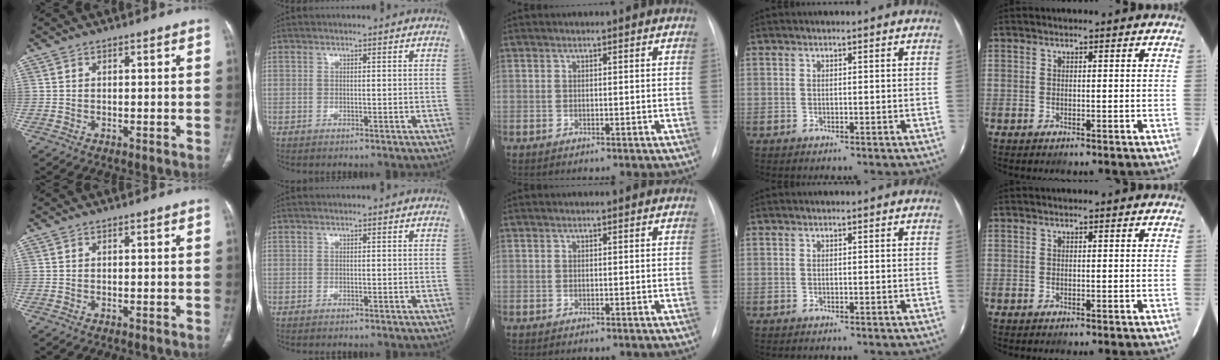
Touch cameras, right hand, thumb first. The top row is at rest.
{}